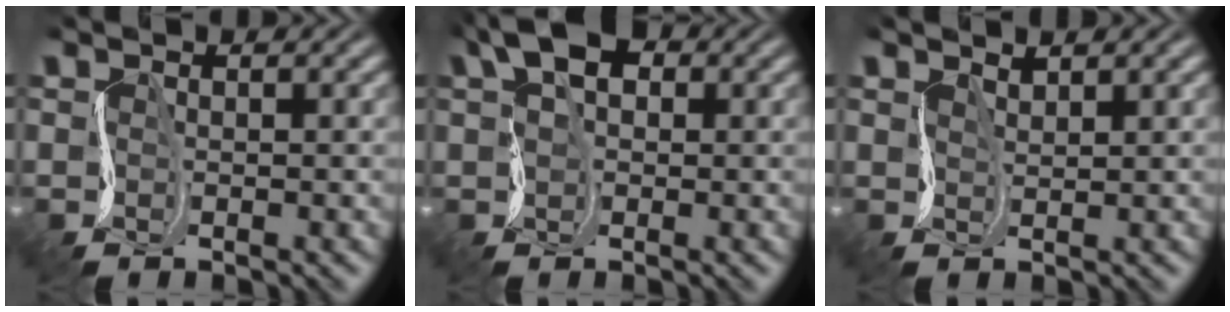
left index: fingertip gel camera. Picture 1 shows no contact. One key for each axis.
{"total": 5.9, "fx": 1.6, "fy": 3.8, "fz": 4.2, "tx": -0.085, "ty": 0.019, "tz": 0.012}
{"total": 1.8, "fx": 1.2, "fy": 0.6, "fz": 1.2, "tx": -0.021, "ty": 0.006, "tz": 0.010}